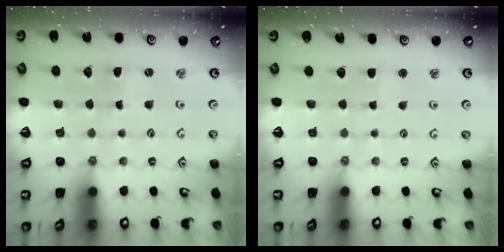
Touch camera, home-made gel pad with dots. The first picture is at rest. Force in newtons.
{"total": 1.6, "press": 1.5, "slide": 0.3}